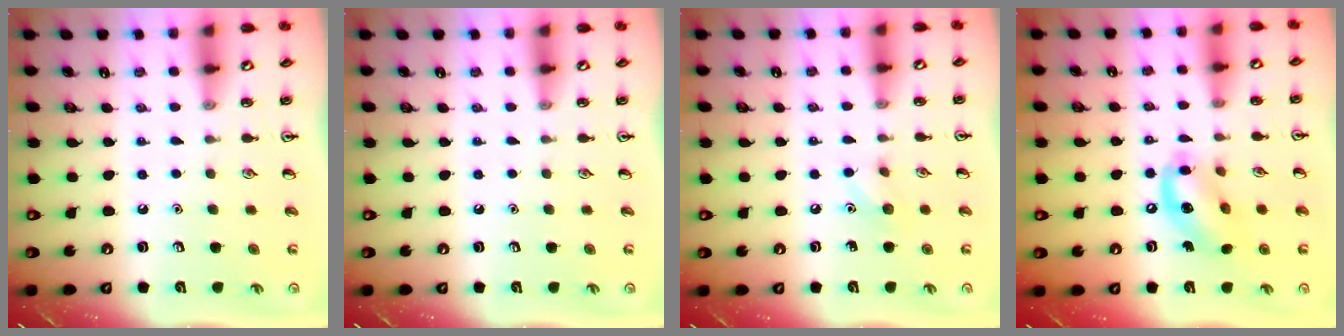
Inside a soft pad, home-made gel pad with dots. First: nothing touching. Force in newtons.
{"total": 0.0}
{"total": 6.2, "press": 6.0, "slide": 1.5}
{"total": 13.1, "press": 12.7, "slide": 3.0}